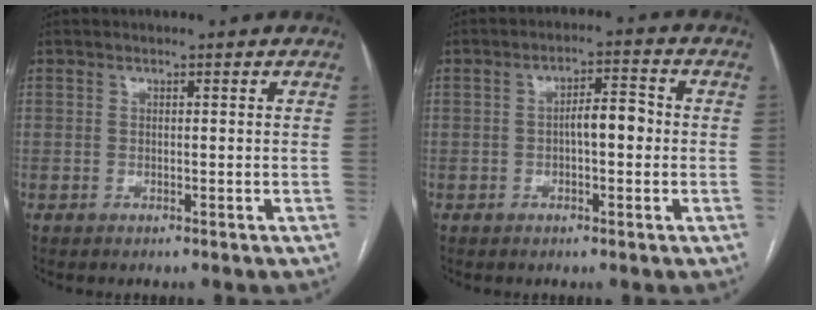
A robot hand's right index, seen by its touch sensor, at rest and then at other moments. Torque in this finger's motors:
{"motor_torque": [0.70, -0.20, 0.31, 0.07]}